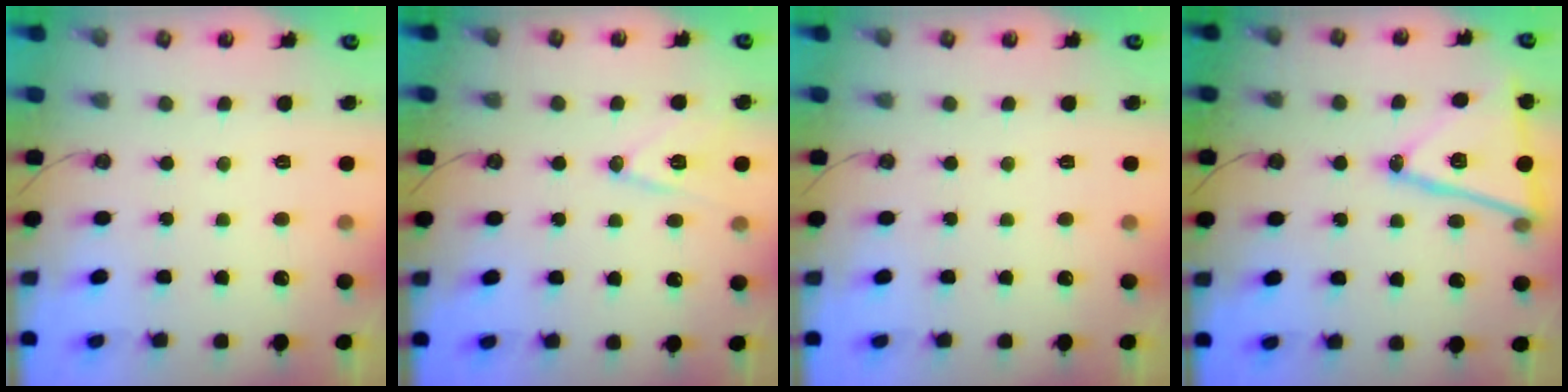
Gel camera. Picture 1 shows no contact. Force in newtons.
{"total": 10.7, "press": 10.1, "slide": 3.4}
{"total": 0.0}
{"total": 16.5, "press": 16.2, "slide": 3.5}